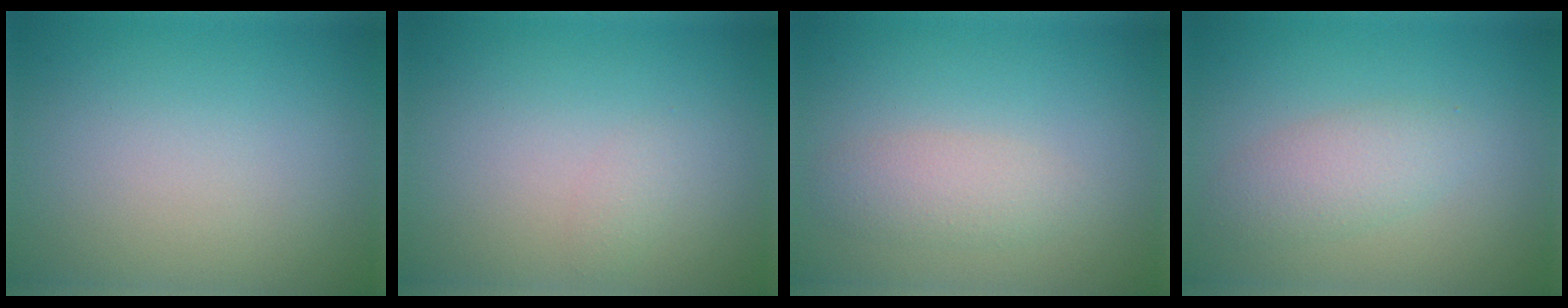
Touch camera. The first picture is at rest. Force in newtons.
{"total": 0.8, "press": 0.8, "slide": 0.0}
{"total": 2.1, "press": 2.1, "slide": 0.1}
{"total": 2.7, "press": 2.7, "slide": 0.1}